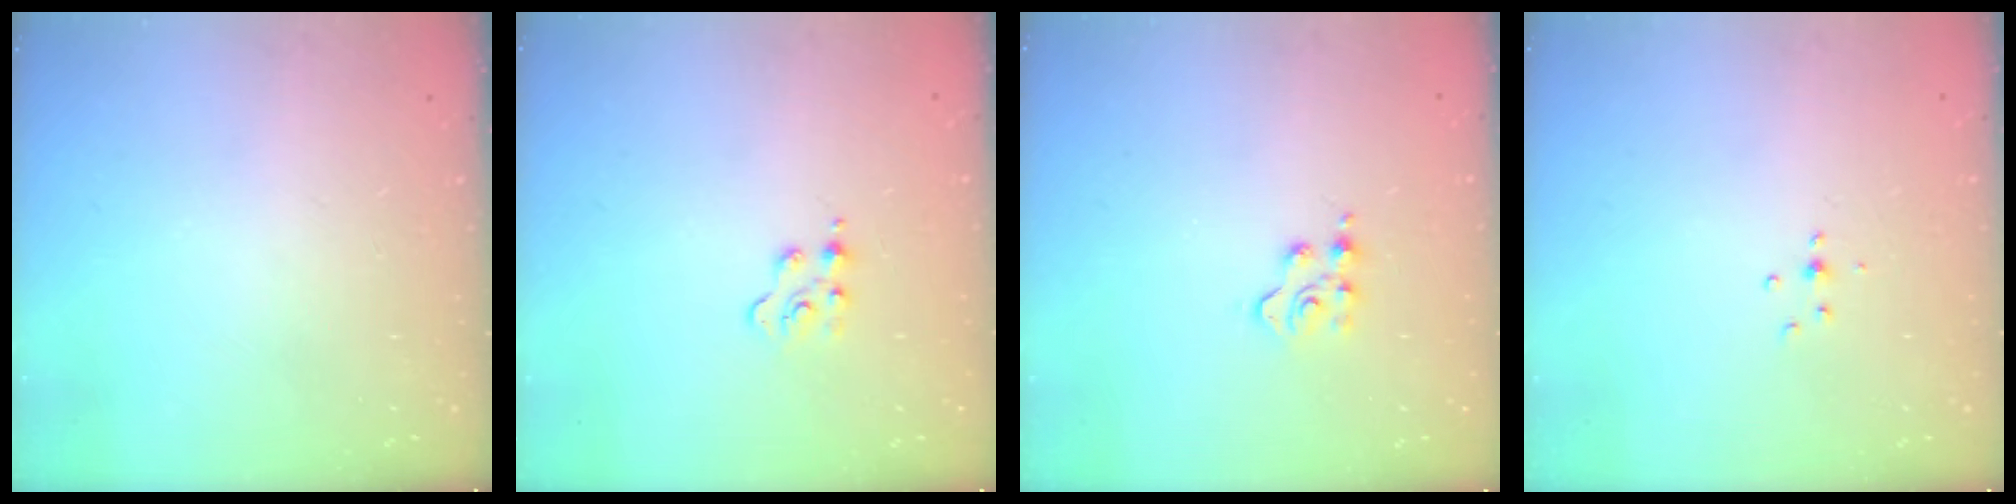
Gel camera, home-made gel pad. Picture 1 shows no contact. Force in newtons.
{"total": 2.1, "press": 2.1, "slide": 0.5}
{"total": 3.8, "press": 3.8, "slide": 0.5}
{"total": 3.7, "press": 3.4, "slide": 1.3}